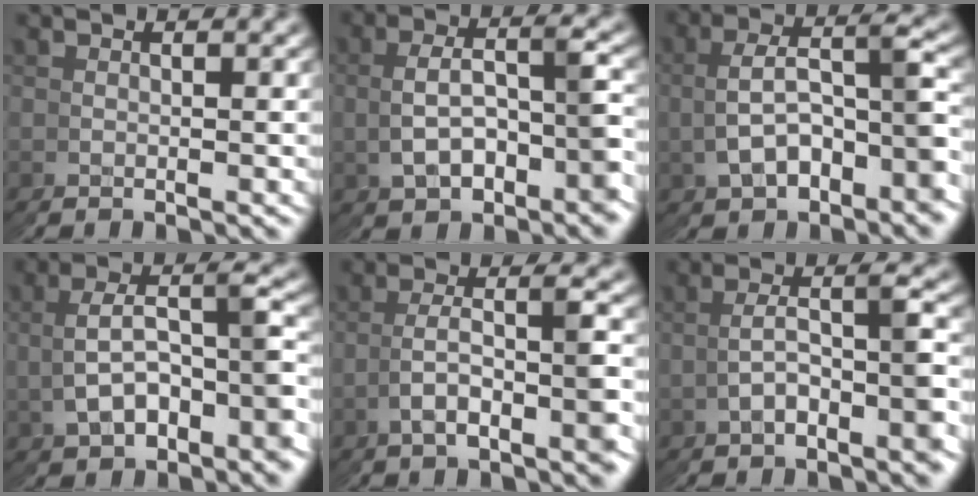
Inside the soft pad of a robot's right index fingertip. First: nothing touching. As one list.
[{"total": 4.7, "force": [-0.5, 2.7, 3.8], "torque": [-0.076, -0.005, 0.002]}, {"total": 6.9, "force": [-1.3, 4.8, 4.9], "torque": [-0.099, -0.013, -0.013]}, {"total": 6.1, "force": [-1.0, 4.0, 4.5], "torque": [-0.091, -0.008, -0.009]}, {"total": 3.6, "force": [-1.0, 1.1, 3.2], "torque": [-0.059, 0.005, -0.015]}, {"total": 3.6, "force": [-1.3, 1.7, 2.9], "torque": [-0.051, 0.008, -0.023]}]